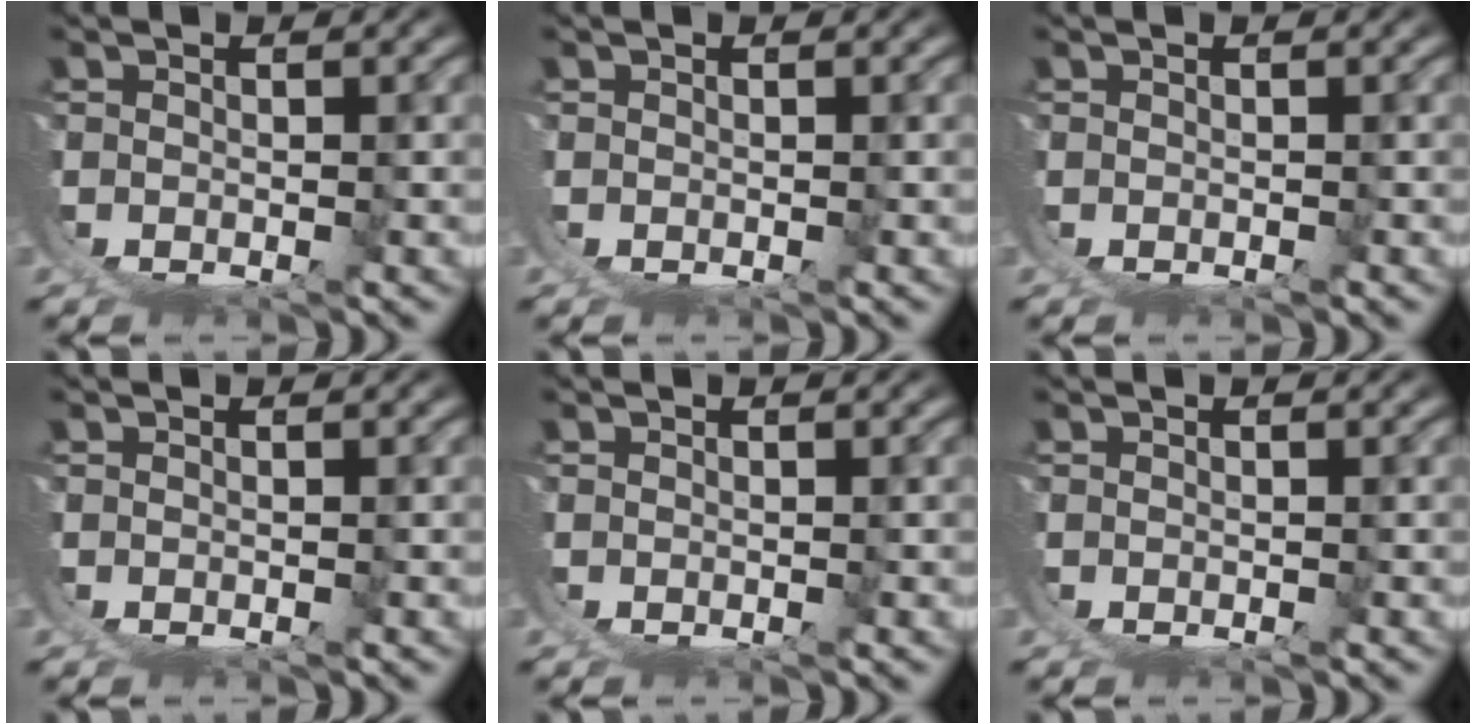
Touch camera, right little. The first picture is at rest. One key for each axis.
{"total": 0.5, "fx": 0.3, "fy": -0.4, "fz": -0.1, "tx": 0.009, "ty": 0.005, "tz": 0.003}
{"total": 0.0}
{"total": 0.0}
{"total": 0.0}
{"total": 0.0}